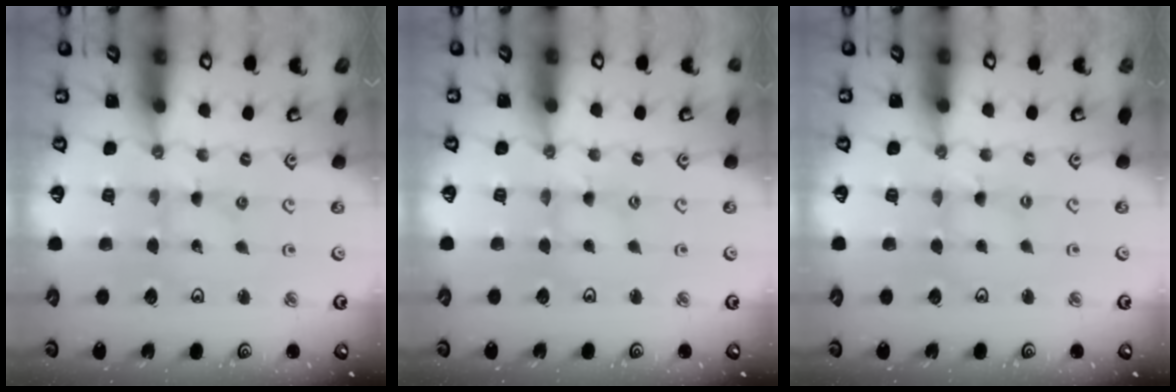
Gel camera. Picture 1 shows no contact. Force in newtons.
{"total": 1.1, "press": 1.1, "slide": 0.1}
{"total": 0.8, "press": 0.8, "slide": 0.2}